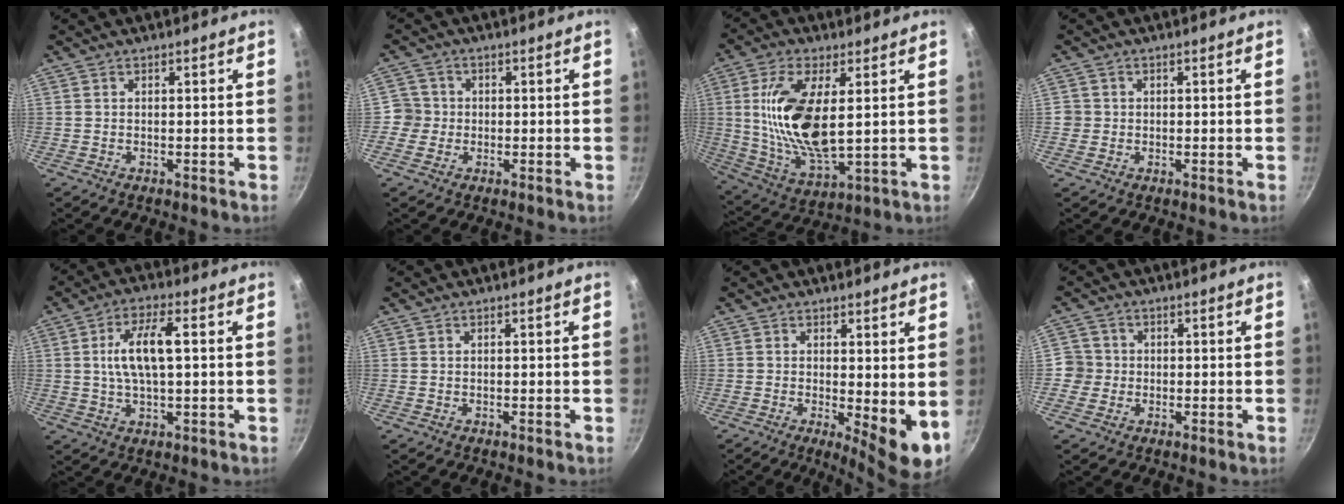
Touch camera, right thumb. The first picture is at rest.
{"total": 3.6, "force": [-0.5, 3.6, 0.2], "torque": [0.022, 0.010, -0.018]}
{"total": 16.7, "force": [2.4, 7.1, 15.0], "torque": [-0.297, -0.022, 0.055]}
{"total": 1.9, "force": [-0.1, 1.9, 0.2], "torque": [0.009, 0.006, -0.003]}
{"total": 9.4, "force": [1.0, 4.0, 8.4], "torque": [-0.159, 0.013, 0.017]}
{"total": 0.0}
{"total": 7.9, "force": [-0.3, 2.6, 7.4], "torque": [-0.100, -0.019, 0.003]}
{"total": 3.8, "force": [-0.5, 3.7, 0.1], "torque": [0.024, 0.010, -0.018]}